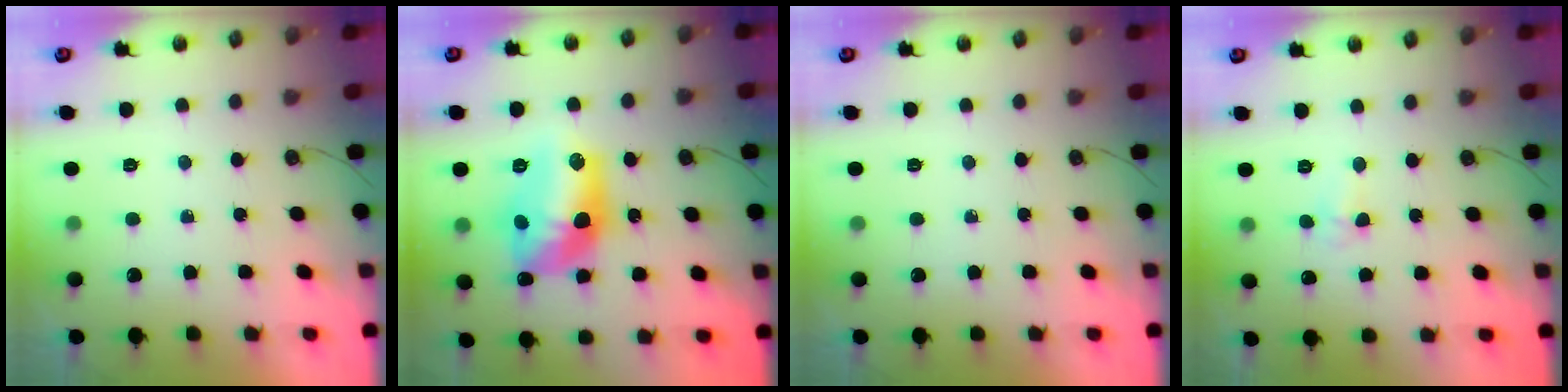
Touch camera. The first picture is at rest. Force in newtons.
{"total": 15.6, "press": 15.5, "slide": 1.0}
{"total": 0.0}
{"total": 3.0, "press": 2.9, "slide": 0.7}